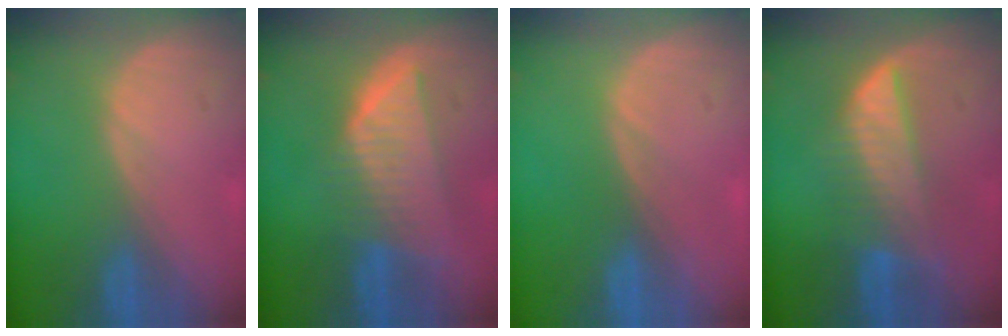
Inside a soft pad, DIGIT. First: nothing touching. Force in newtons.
{"total": 7.9, "press": 7.2, "slide": 3.2}
{"total": 0.0}
{"total": 6.4, "press": 6.3, "slide": 1.0}